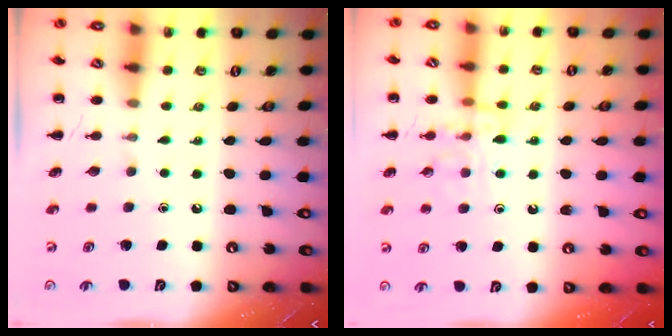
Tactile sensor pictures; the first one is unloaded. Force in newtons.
{"total": 11.0, "press": 11.0, "slide": 1.1}